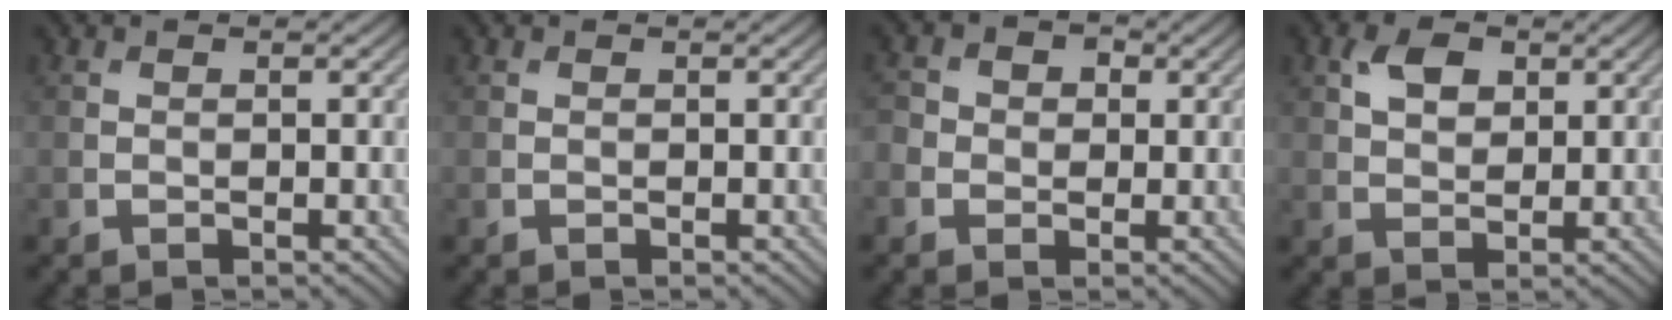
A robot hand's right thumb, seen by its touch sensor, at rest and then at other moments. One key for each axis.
{"total": 0.0}
{"total": 3.5, "fx": 0.0, "fy": 3.2, "fz": 1.5, "tx": -0.034, "ty": 0.008, "tz": -0.014}
{"total": 4.1, "fx": 1.8, "fy": 2.5, "fz": 2.7, "tx": -0.057, "ty": 0.007, "tz": 0.031}